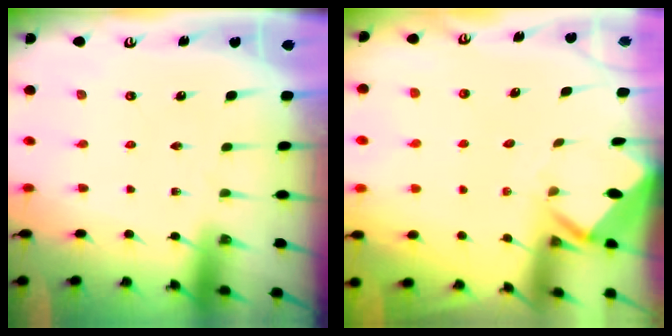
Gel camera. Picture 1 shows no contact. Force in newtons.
{"total": 3.6, "press": 3.6, "slide": 0.3}